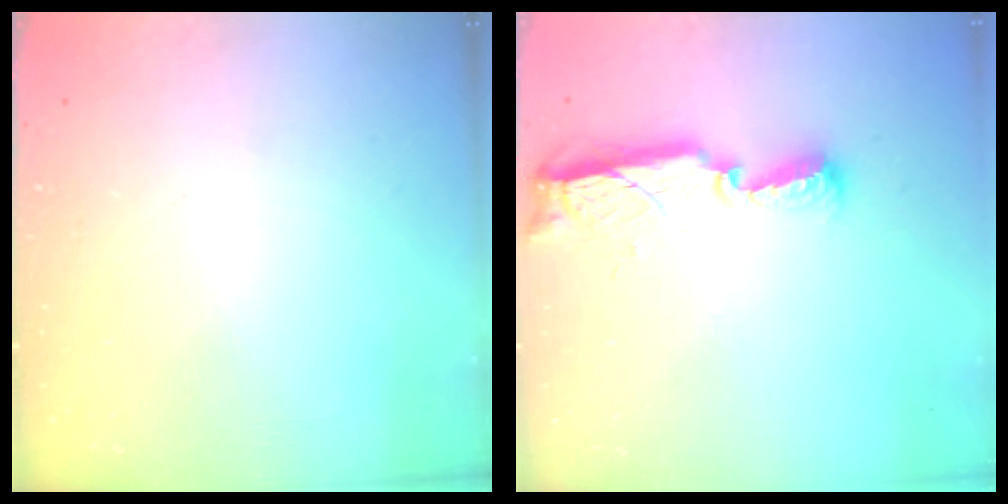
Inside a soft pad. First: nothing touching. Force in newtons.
{"total": 11.7, "press": 10.4, "slide": 5.3}